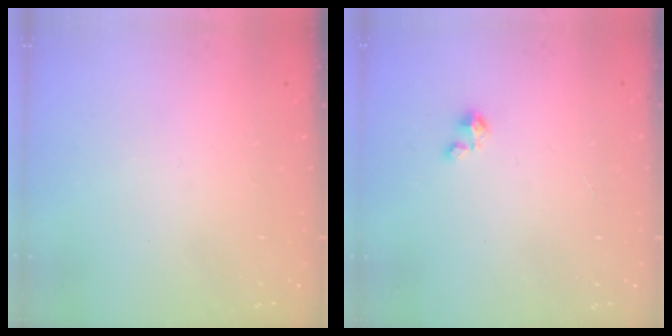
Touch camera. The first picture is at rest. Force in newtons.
{"total": 1.8, "press": 1.8, "slide": 0.1}